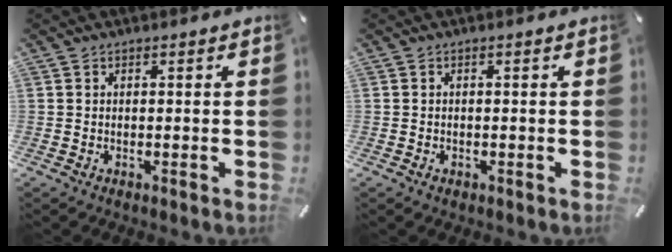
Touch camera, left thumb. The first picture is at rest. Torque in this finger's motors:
{"motor_torque": [0.02, -0.26, -0.05, -0.05, 0.02]}